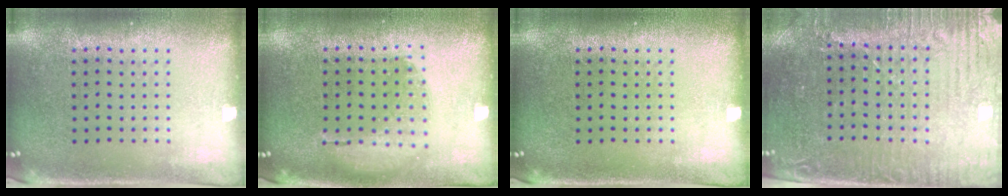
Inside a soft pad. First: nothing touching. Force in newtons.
{"total": 1.3, "press": 1.1, "slide": 0.6}
{"total": 0.0}
{"total": 3.8, "press": 3.4, "slide": 1.9}